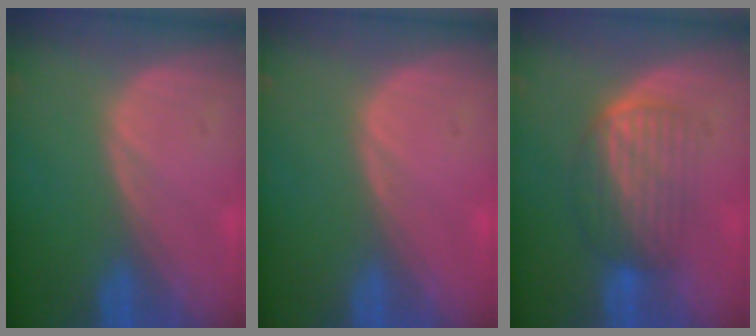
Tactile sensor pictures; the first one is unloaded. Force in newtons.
{"total": 0.5, "press": 0.1, "slide": 0.5}
{"total": 6.0, "press": 5.8, "slide": 1.5}